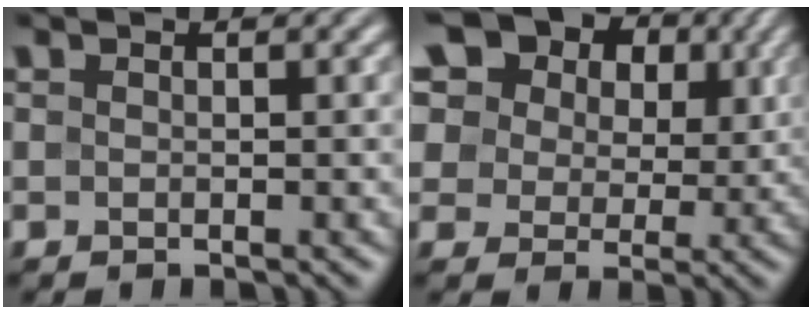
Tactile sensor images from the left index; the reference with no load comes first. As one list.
[{"total": 19.4, "force": [9.7, 13.9, 9.4], "torque": [-0.223, 0.049, 0.161]}]